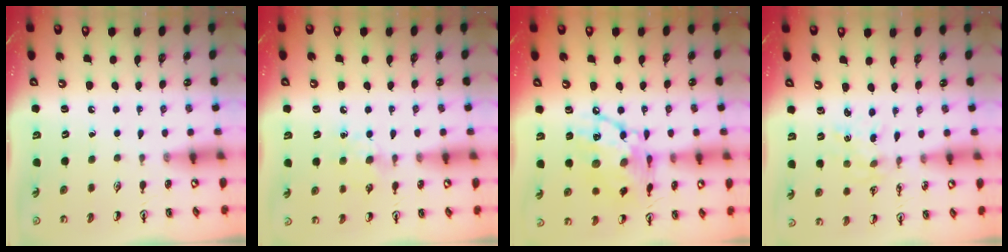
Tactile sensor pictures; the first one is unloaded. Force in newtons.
{"total": 6.8, "press": 6.8, "slide": 0.8}
{"total": 16.5, "press": 16.5, "slide": 1.5}
{"total": 0.5, "press": 0.5, "slide": 0.1}